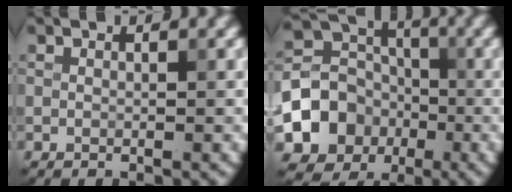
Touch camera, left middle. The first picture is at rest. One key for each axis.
{"total": 7.4, "fx": -2.4, "fy": 6.4, "fz": 2.8, "tx": -0.037, "ty": 0.002, "tz": -0.058}